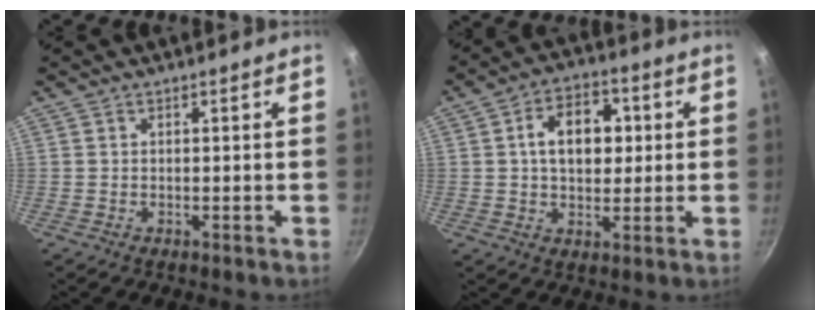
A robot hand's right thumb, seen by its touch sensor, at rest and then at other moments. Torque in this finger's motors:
{"motor_torque": [0.22, 2.47, 0.77, -0.01, 0.19]}